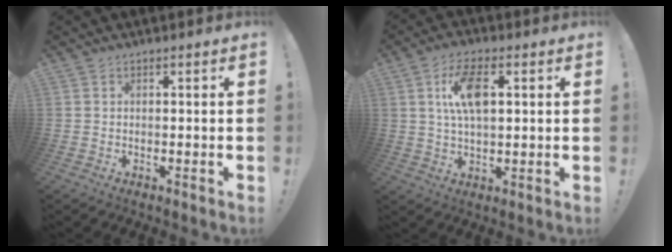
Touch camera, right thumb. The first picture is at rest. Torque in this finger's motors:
{"motor_torque": [1.16, 1.18, 0.08, 0.04, 0.06]}